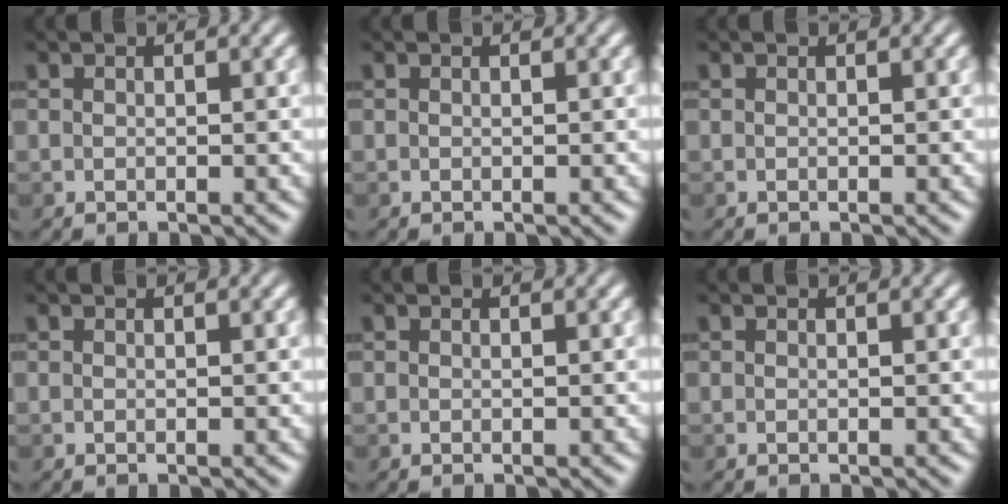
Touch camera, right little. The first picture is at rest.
{"total": 0.0}
{"total": 0.0}
{"total": 0.0}
{"total": 0.0}
{"total": 0.0}